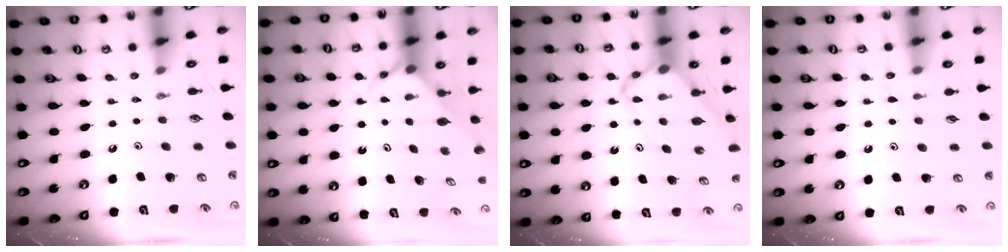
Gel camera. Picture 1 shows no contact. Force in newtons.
{"total": 2.5, "press": 2.5, "slide": 0.2}
{"total": 8.1, "press": 8.1, "slide": 0.6}
{"total": 5.6, "press": 5.6, "slide": 0.6}